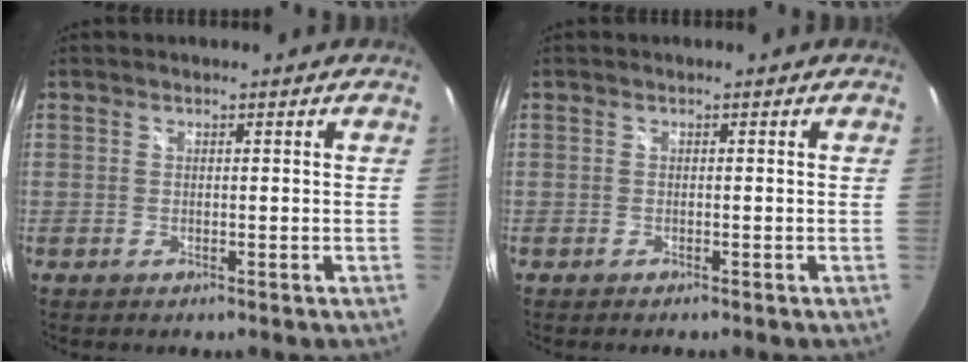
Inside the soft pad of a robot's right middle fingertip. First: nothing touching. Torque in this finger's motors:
{"motor_torque": [-0.18, -0.10, 0.03, -0.01]}